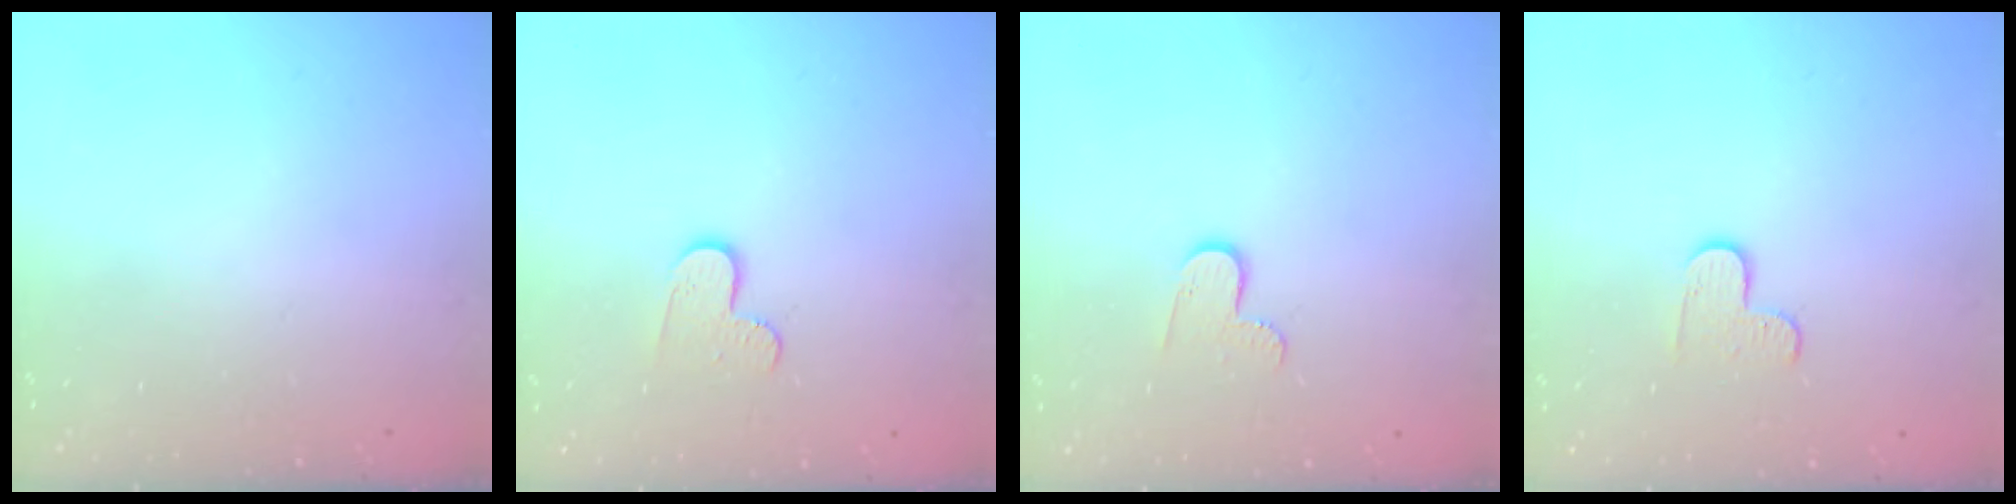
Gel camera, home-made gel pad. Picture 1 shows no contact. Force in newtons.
{"total": 6.6, "press": 6.6, "slide": 0.5}
{"total": 5.7, "press": 5.7, "slide": 0.5}
{"total": 4.2, "press": 4.1, "slide": 0.4}